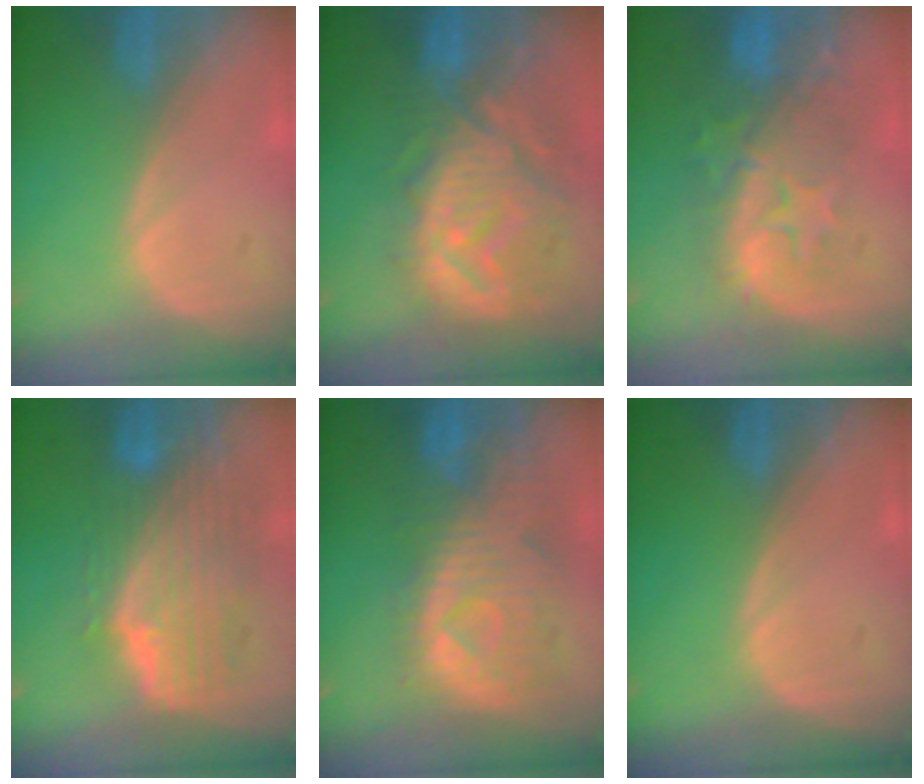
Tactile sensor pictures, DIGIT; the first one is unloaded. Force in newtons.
{"total": 12.6, "press": 11.2, "slide": 5.8}
{"total": 10.2, "press": 8.9, "slide": 5.0}
{"total": 10.2, "press": 9.0, "slide": 4.8}
{"total": 10.9, "press": 9.6, "slide": 5.2}
{"total": 0.0}